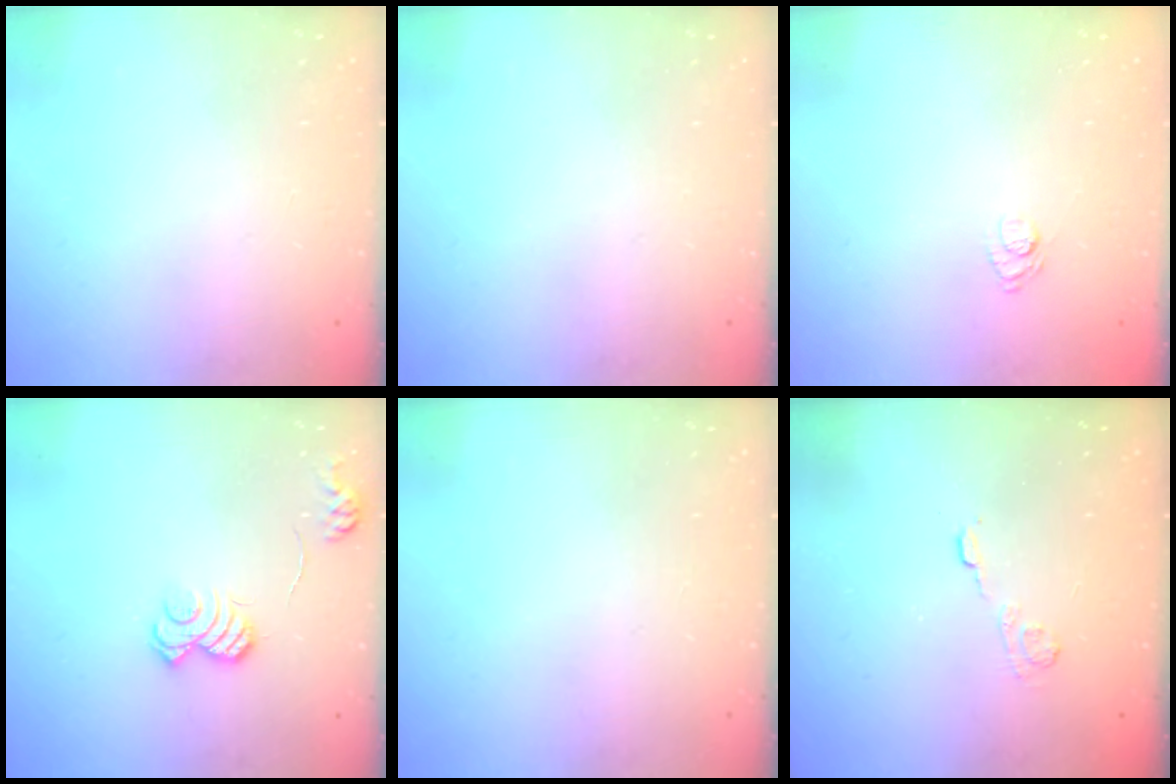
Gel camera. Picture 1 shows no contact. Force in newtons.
{"total": 0.0}
{"total": 6.6, "press": 6.5, "slide": 1.4}
{"total": 9.8, "press": 9.7, "slide": 0.7}
{"total": 0.0}
{"total": 3.5, "press": 3.2, "slide": 1.4}